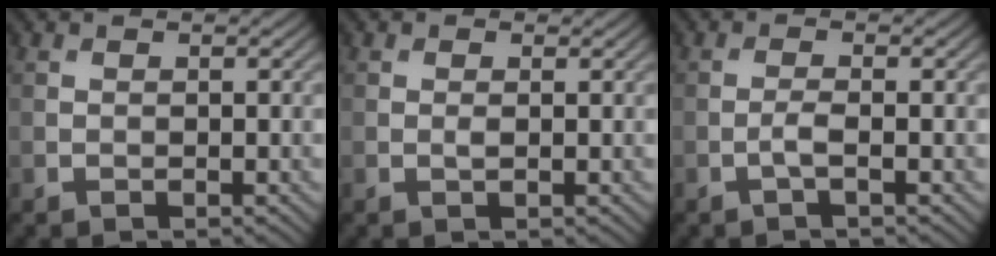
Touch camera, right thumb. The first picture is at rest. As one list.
[{"total": 0.8, "force": [0.1, 0.4, 0.7], "torque": [-0.014, 0.000, 0.000]}, {"total": 1.4, "force": [-0.7, 0.1, 1.3], "torque": [-0.029, 0.007, -0.017]}]